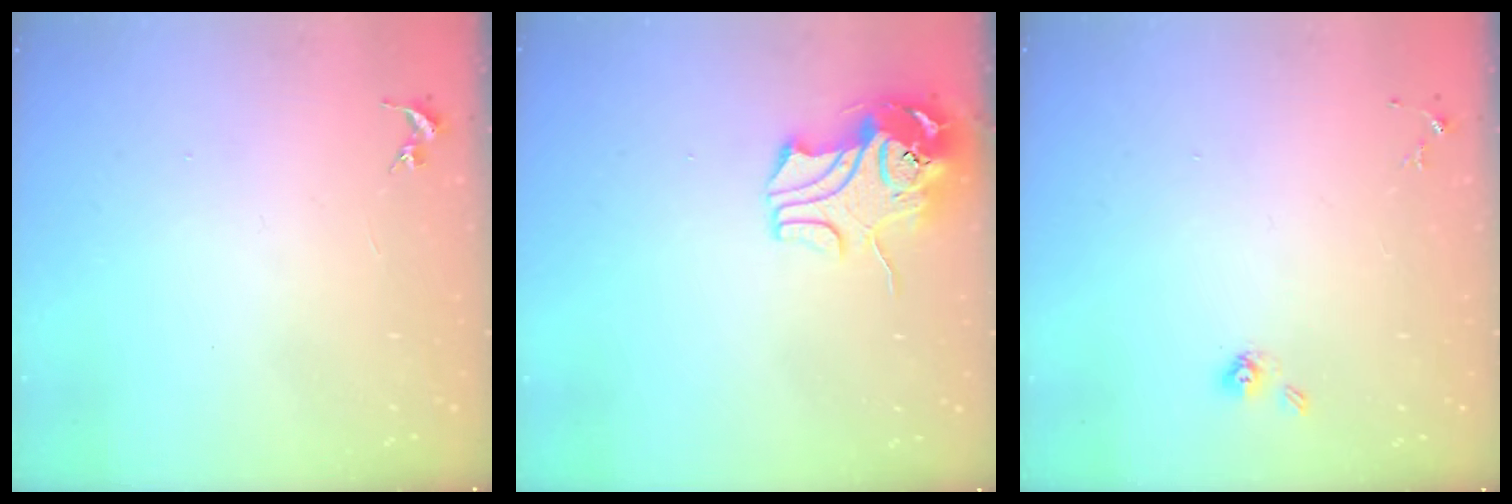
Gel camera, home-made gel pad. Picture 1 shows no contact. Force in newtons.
{"total": 11.7, "press": 11.5, "slide": 1.7}
{"total": 5.4, "press": 5.2, "slide": 1.5}